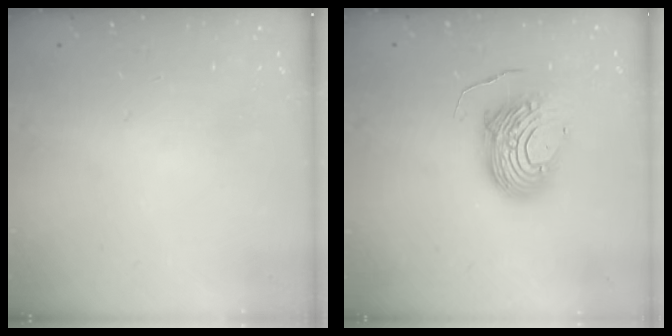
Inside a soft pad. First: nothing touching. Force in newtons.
{"total": 11.2, "press": 11.2, "slide": 1.1}